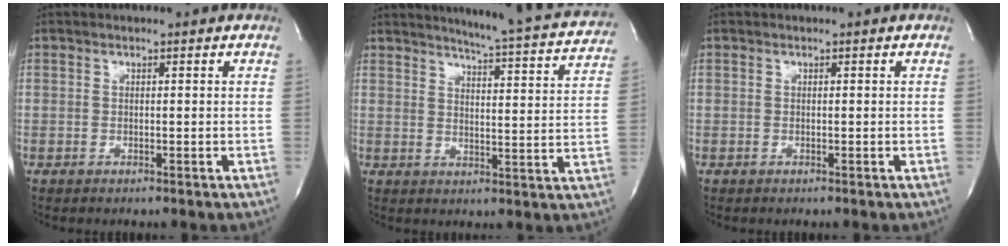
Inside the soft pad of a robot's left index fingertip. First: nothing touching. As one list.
[{"total": 17.6, "force": [16.5, 0.7, 5.9], "torque": [-0.084, -0.062, 0.186]}, {"total": 0.0}]